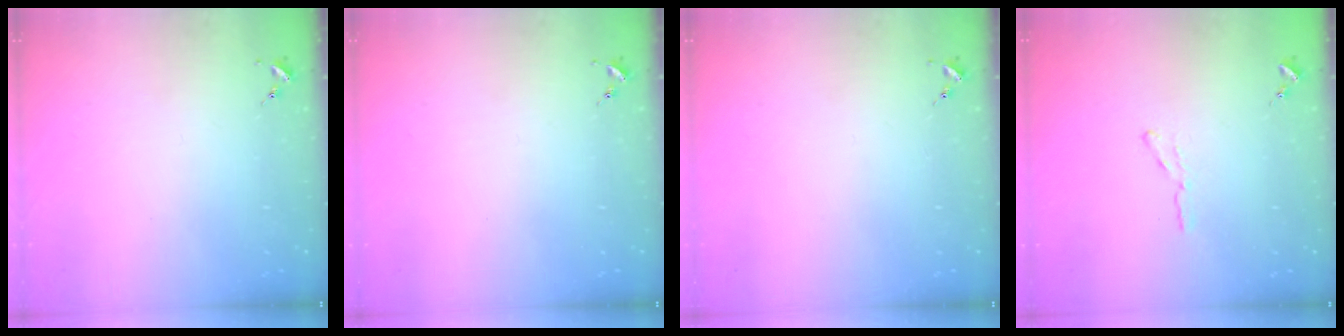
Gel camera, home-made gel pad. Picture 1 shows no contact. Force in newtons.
{"total": 0.0}
{"total": 0.0}
{"total": 3.5, "press": 3.5, "slide": 0.4}